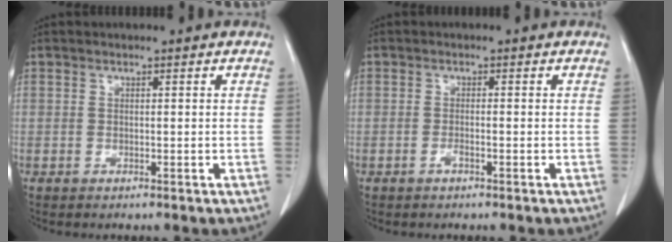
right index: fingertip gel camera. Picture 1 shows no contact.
{"total": 1.0, "force": [-0.7, -0.1, 0.8], "torque": [-0.016, 0.001, -0.014]}